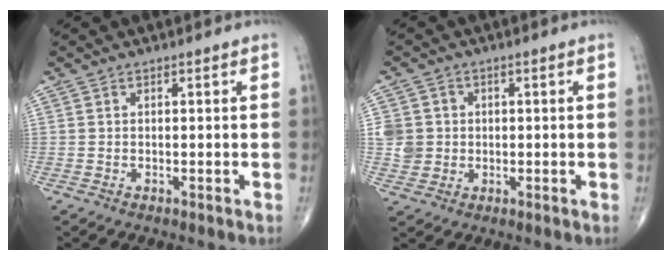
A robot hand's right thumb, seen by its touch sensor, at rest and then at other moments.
{"total": 5.0, "force": [0.3, 4.9, 1.3], "torque": [0.001, 0.004, 0.008]}